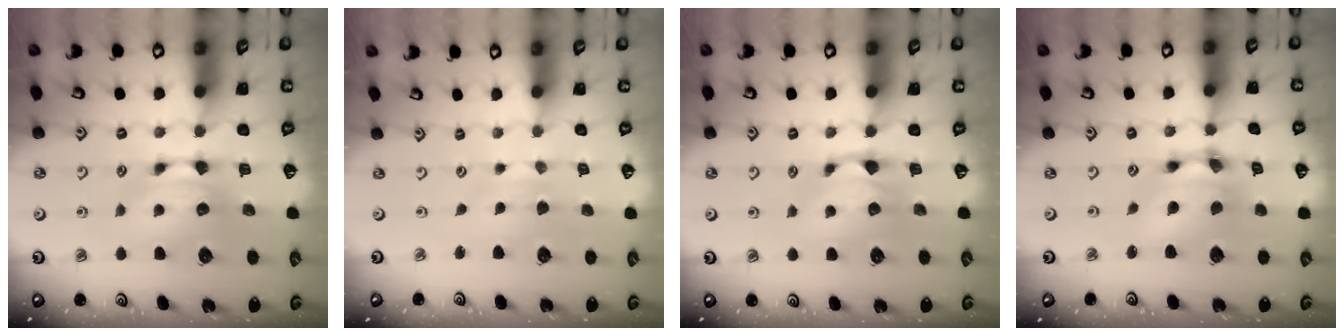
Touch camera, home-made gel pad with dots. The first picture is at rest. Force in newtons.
{"total": 2.5, "press": 2.5, "slide": 0.3}
{"total": 1.1, "press": 0.8, "slide": 0.7}
{"total": 6.2, "press": 6.0, "slide": 1.8}